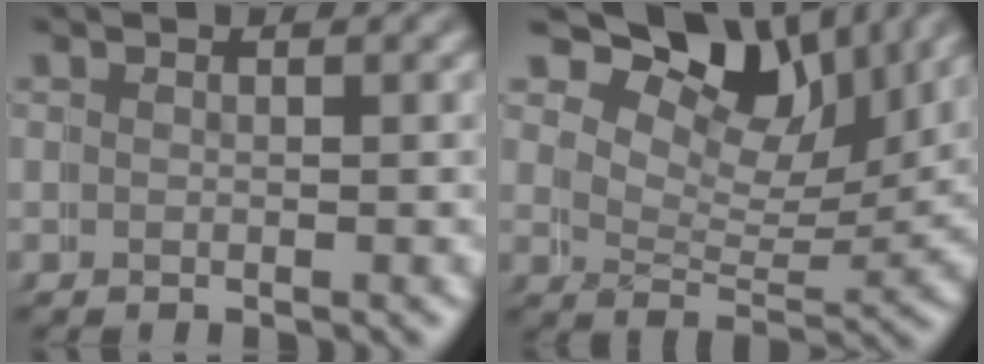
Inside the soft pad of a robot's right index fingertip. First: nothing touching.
{"total": 8.8, "force": [6.6, 4.3, 3.9], "torque": [-0.071, 0.008, 0.099]}